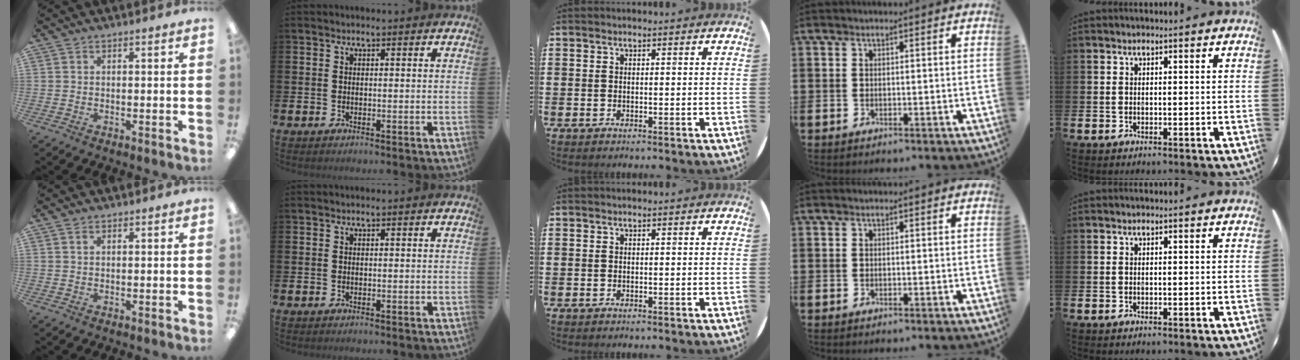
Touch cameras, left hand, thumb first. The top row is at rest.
{"thumb": {"total": 1.0, "force": [0.6, 0.5, 0.6], "torque": [-0.014, 0.002, 0.011]}}